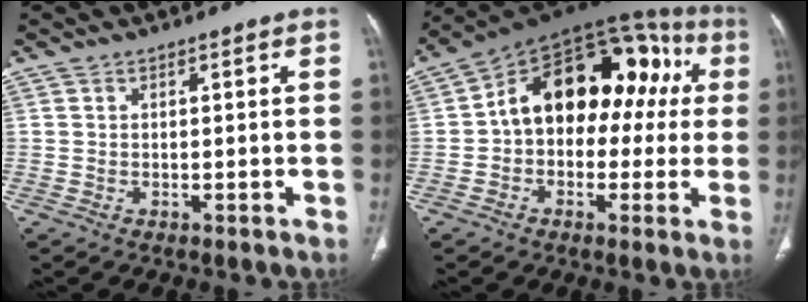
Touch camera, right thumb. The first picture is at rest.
{"total": 21.1, "force": [2.3, 13.6, 15.9], "torque": [-0.184, 0.059, 0.023]}